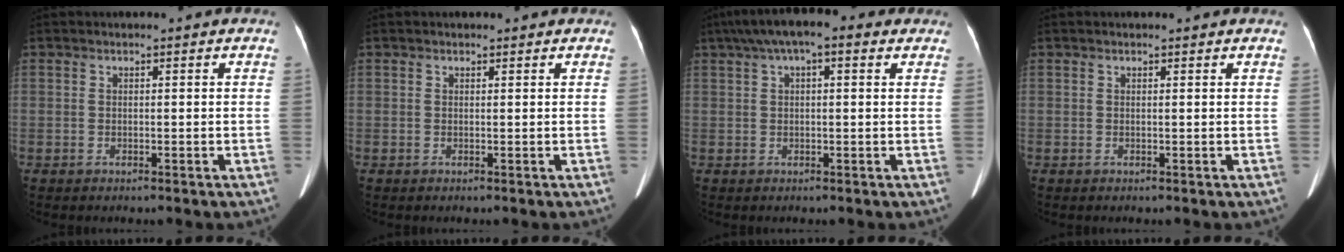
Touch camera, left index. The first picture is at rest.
{"total": 0.9, "force": [0.8, 0.5, 0.2], "torque": [-0.004, 0.001, 0.007]}
{"total": 9.1, "force": [5.4, 2.6, 6.8], "torque": [-0.107, 0.041, 0.081]}
{"total": 1.2, "force": [1.1, 0.0, 0.4], "torque": [-0.008, -0.006, 0.009]}